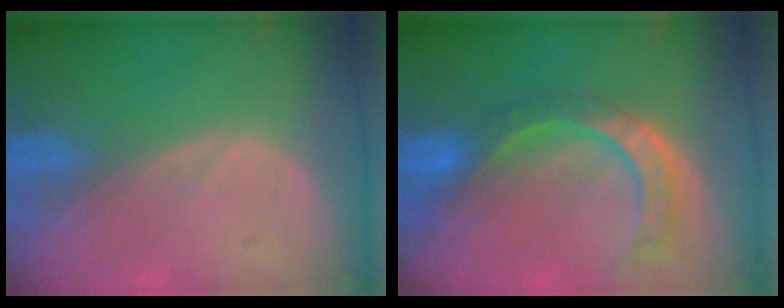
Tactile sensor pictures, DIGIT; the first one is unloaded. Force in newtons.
{"total": 8.6, "press": 7.2, "slide": 4.8}